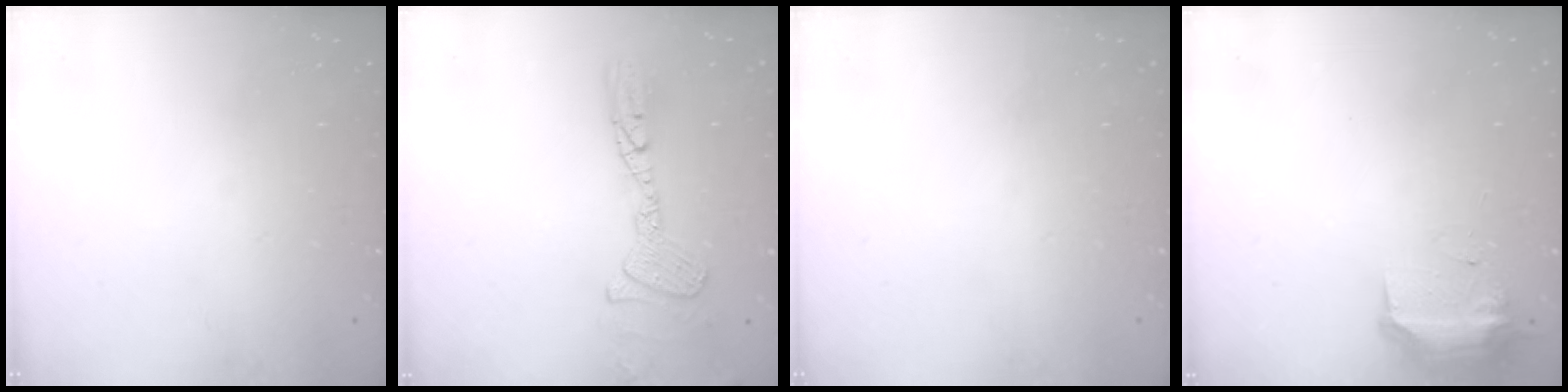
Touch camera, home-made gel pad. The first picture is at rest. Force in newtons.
{"total": 12.6, "press": 12.5, "slide": 1.4}
{"total": 0.0}
{"total": 8.4, "press": 8.3, "slide": 1.4}